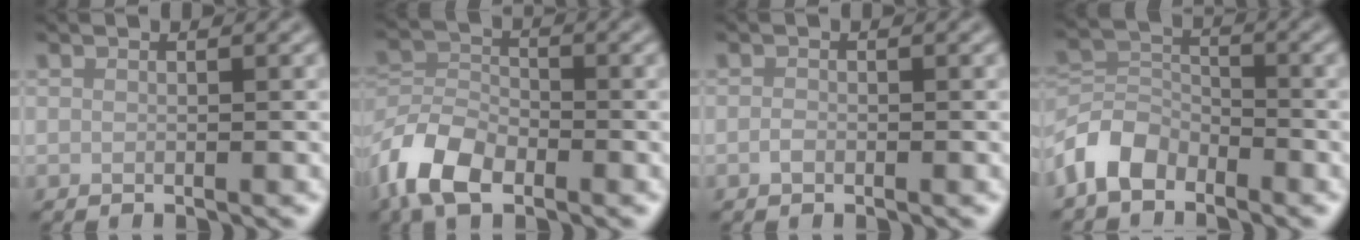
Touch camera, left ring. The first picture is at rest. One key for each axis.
{"total": 6.9, "fx": -4.2, "fy": 3.8, "fz": 4.0, "tx": -0.083, "ty": 0.001, "tz": -0.095}
{"total": 0.7, "fx": -0.3, "fy": 0.5, "fz": 0.4, "tx": -0.009, "ty": 0.000, "tz": -0.008}
{"total": 4.6, "fx": -3.2, "fy": 2.7, "fz": 1.9, "tx": -0.040, "ty": 0.004, "tz": -0.078}